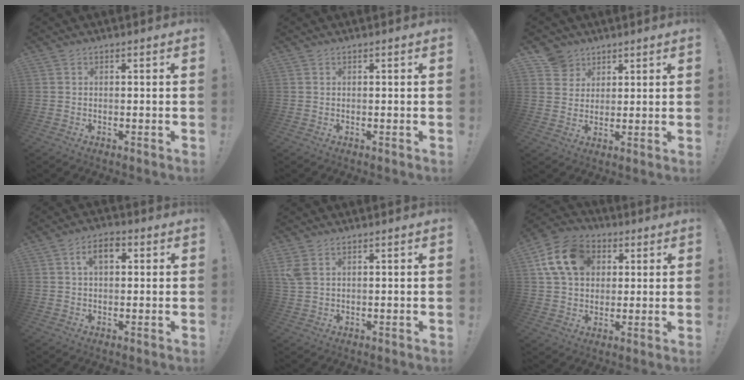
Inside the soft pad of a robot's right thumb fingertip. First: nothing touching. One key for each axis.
{"total": 0.0}
{"total": 6.6, "fx": 4.1, "fy": 5.2, "fz": 0.4, "tx": -0.005, "ty": -0.030, "tz": 0.081}
{"total": 6.0, "fx": 1.7, "fy": 3.3, "fz": 4.7, "tx": -0.077, "ty": 0.007, "tz": 0.027}
{"total": 3.8, "fx": 2.0, "fy": 2.0, "fz": 2.6, "tx": -0.049, "ty": -0.004, "tz": 0.039}
{"total": 15.7, "fx": 5.1, "fy": 11.9, "fz": 8.9, "tx": -0.148, "ty": -0.001, "tz": 0.104}